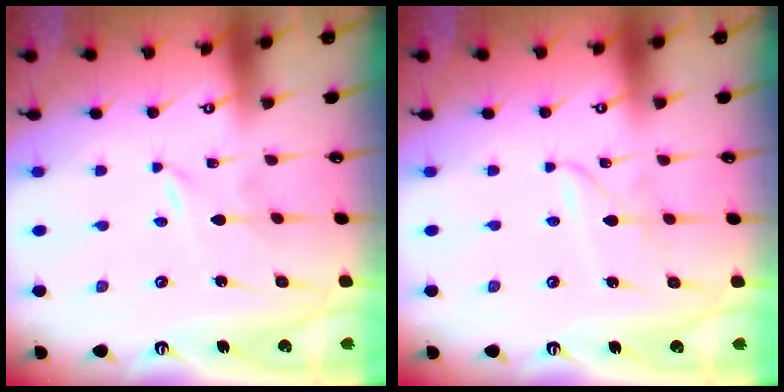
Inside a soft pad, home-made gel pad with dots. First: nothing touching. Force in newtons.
{"total": 2.4, "press": 2.4, "slide": 0.3}